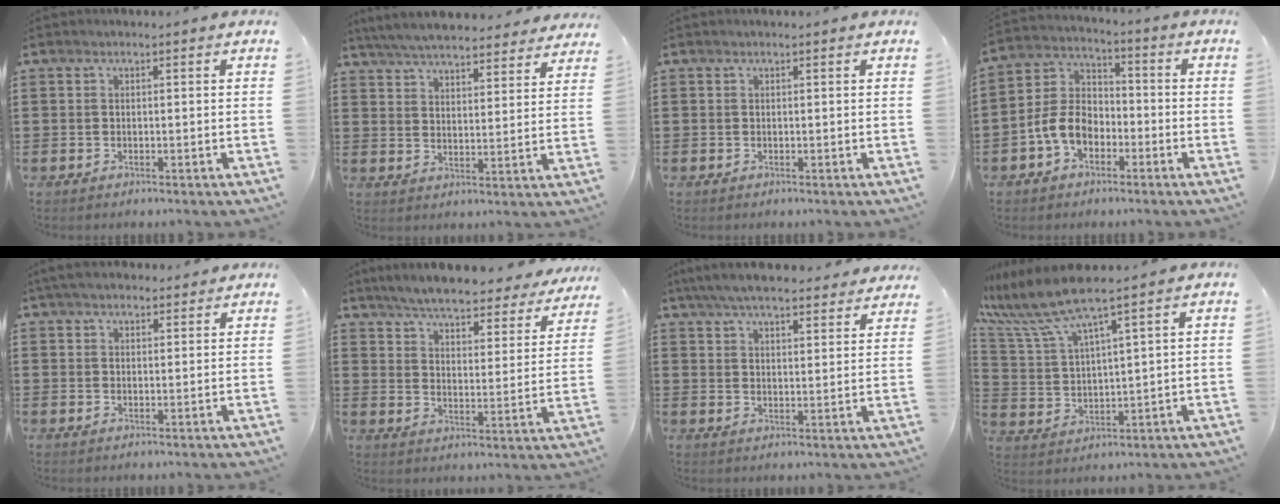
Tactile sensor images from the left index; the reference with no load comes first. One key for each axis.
{"total": 6.2, "fx": 6.0, "fy": 0.3, "fz": 1.6, "tx": -0.054, "ty": -0.025, "tz": 0.108}
{"total": 0.0}
{"total": 7.1, "fx": -3.4, "fy": 4.8, "fz": 4.0, "tx": -0.111, "ty": 0.008, "tz": -0.073}
{"total": 3.7, "fx": 3.3, "fy": 1.0, "fz": 1.3, "tx": -0.035, "ty": 0.000, "tz": 0.064}
{"total": 5.5, "fx": 5.3, "fy": 0.0, "fz": 1.4, "tx": -0.054, "ty": -0.038, "tz": 0.088}
{"total": 6.6, "fx": 6.2, "fy": 0.7, "fz": 2.2, "tx": -0.064, "ty": -0.021, "tz": 0.112}
{"total": 8.0, "fx": 6.7, "fy": 0.5, "fz": 4.3, "tx": -0.119, "ty": -0.035, "tz": 0.114}